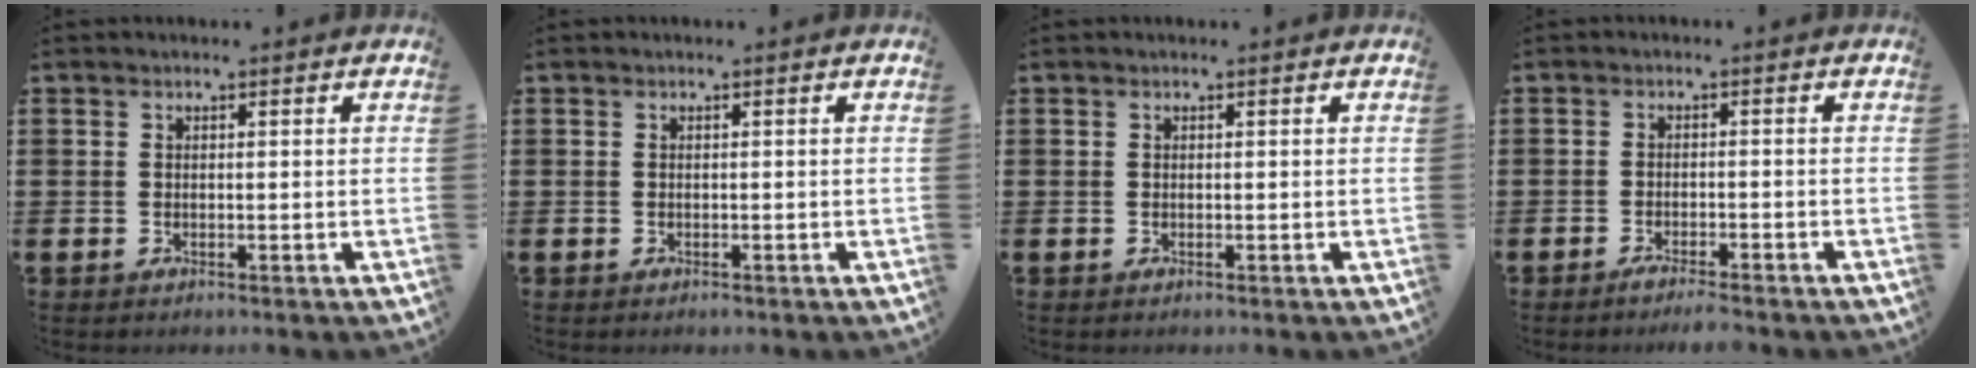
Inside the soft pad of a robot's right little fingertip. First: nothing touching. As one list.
[{"total": 0.0}, {"total": 0.0}, {"total": 1.8, "force": [-1.6, 0.0, 0.8], "torque": [-0.014, 0.004, -0.030]}]